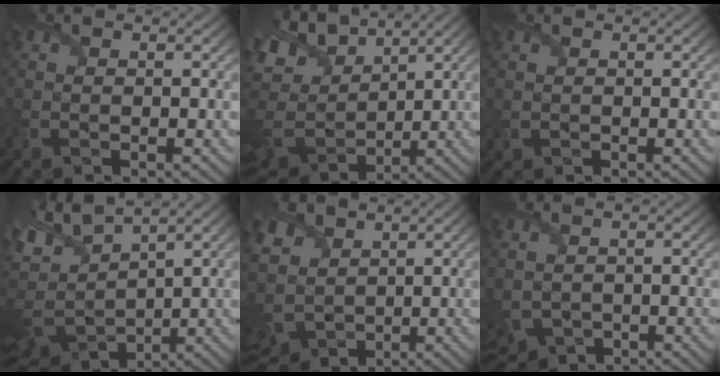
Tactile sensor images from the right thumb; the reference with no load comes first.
{"total": 15.5, "force": [3.8, 9.6, 11.6], "torque": [-0.271, 0.017, 0.093]}
{"total": 0.9, "force": [0.7, 0.6, 0.1], "torque": [-0.006, 0.001, 0.019]}
{"total": 11.0, "force": [3.4, 5.9, 8.6], "torque": [-0.217, 0.003, 0.070]}
{"total": 9.3, "force": [0.7, 7.4, 5.6], "torque": [-0.165, -0.017, 0.021]}
{"total": 4.3, "force": [-1.0, 2.9, 3.0], "torque": [-0.088, -0.024, -0.013]}